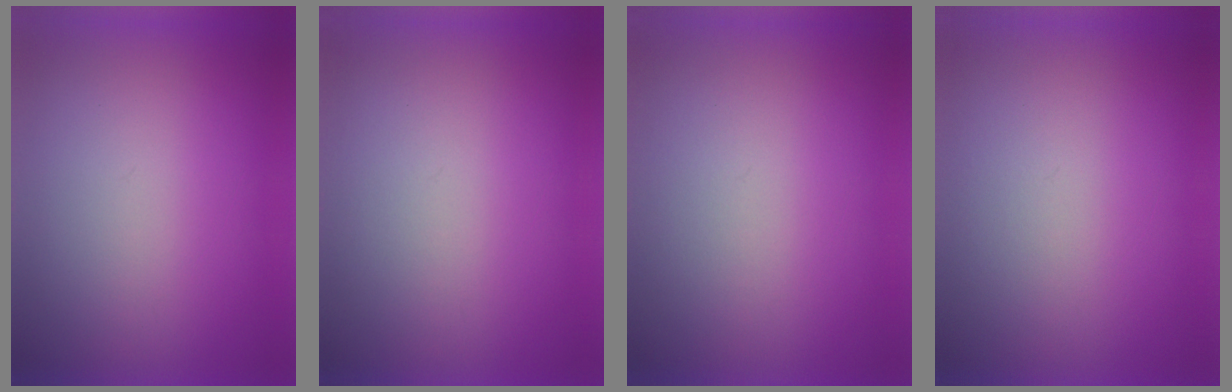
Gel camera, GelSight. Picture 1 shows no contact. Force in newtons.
{"total": 1.1}
{"total": 1.0}
{"total": 1.3}